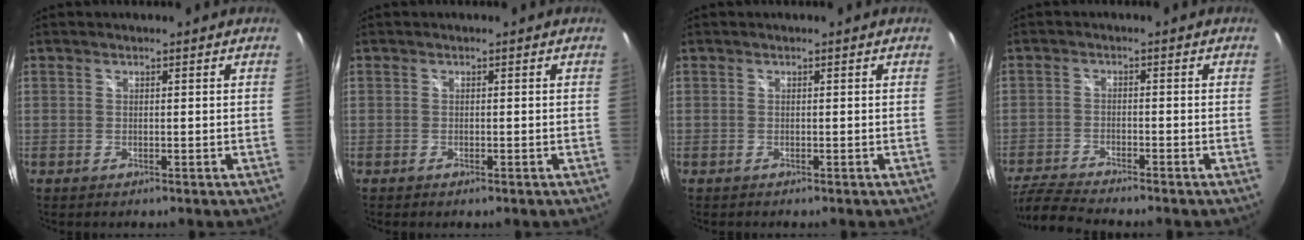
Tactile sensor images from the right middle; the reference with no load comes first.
{"total": 0.0}
{"total": 0.0}
{"total": 7.2, "force": [-6.7, -0.1, 2.5], "torque": [-0.075, -0.020, -0.127]}